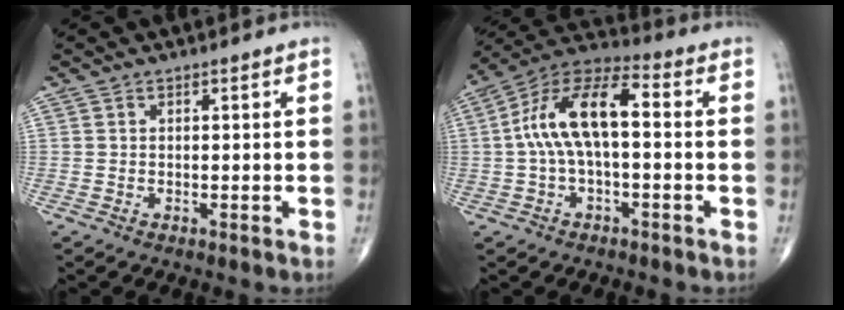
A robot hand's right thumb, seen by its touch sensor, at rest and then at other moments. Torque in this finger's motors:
{"motor_torque": [0.22, 0.23, 0.48, 0.00, 0.38]}